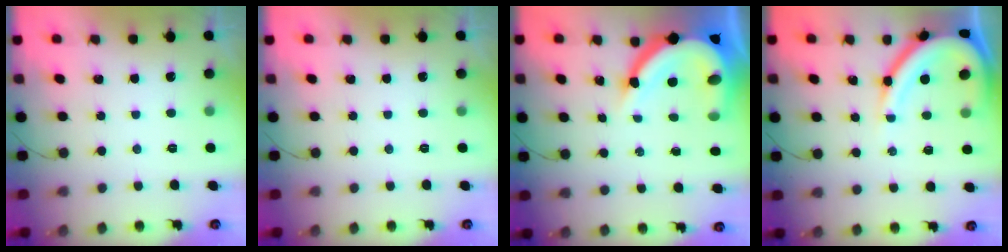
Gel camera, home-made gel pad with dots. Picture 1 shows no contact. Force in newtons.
{"total": 0.0}
{"total": 18.2, "press": 18.1, "slide": 2.0}
{"total": 13.6, "press": 13.5, "slide": 1.3}